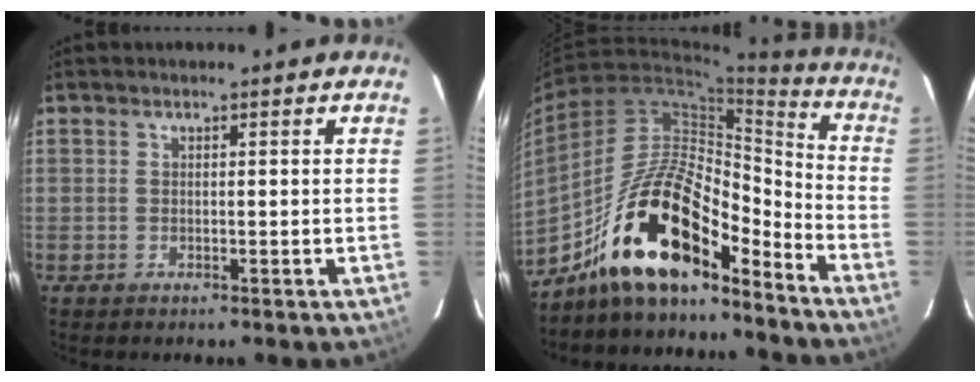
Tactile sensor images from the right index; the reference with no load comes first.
{"total": 19.3, "force": [-13.9, 6.1, 11.9], "torque": [-0.218, 0.011, -0.253]}